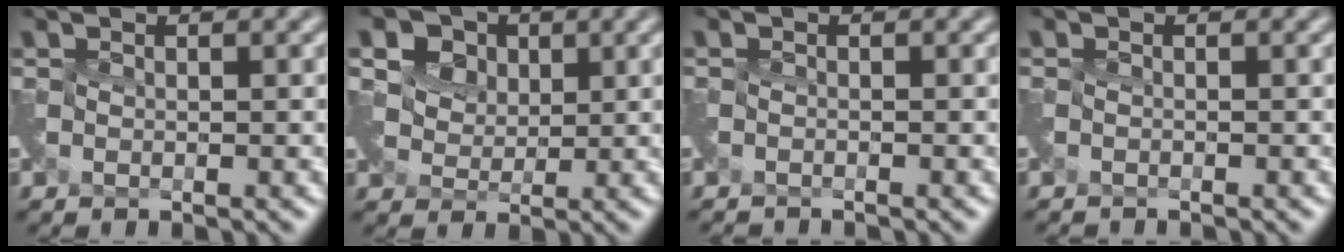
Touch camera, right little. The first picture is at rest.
{"total": 9.4, "force": [5.3, 6.3, 4.5], "torque": [-0.075, 0.039, 0.061]}
{"total": 1.5, "force": [-1.4, -0.4, -0.5], "torque": [0.008, -0.015, -0.033]}
{"total": 1.2, "force": [-1.0, -0.3, -0.5], "torque": [0.008, -0.012, -0.026]}